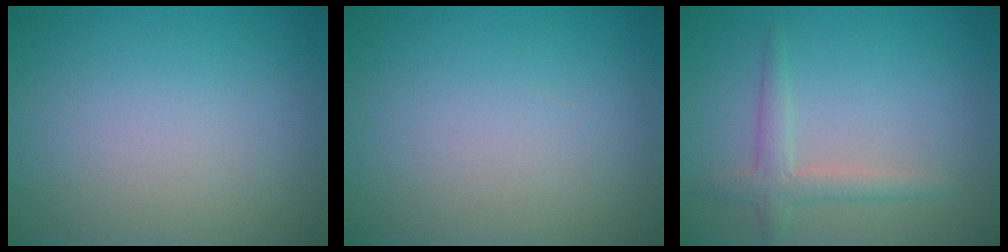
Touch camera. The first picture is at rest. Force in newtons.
{"total": 0.0}
{"total": 2.3, "press": 2.3, "slide": 0.1}